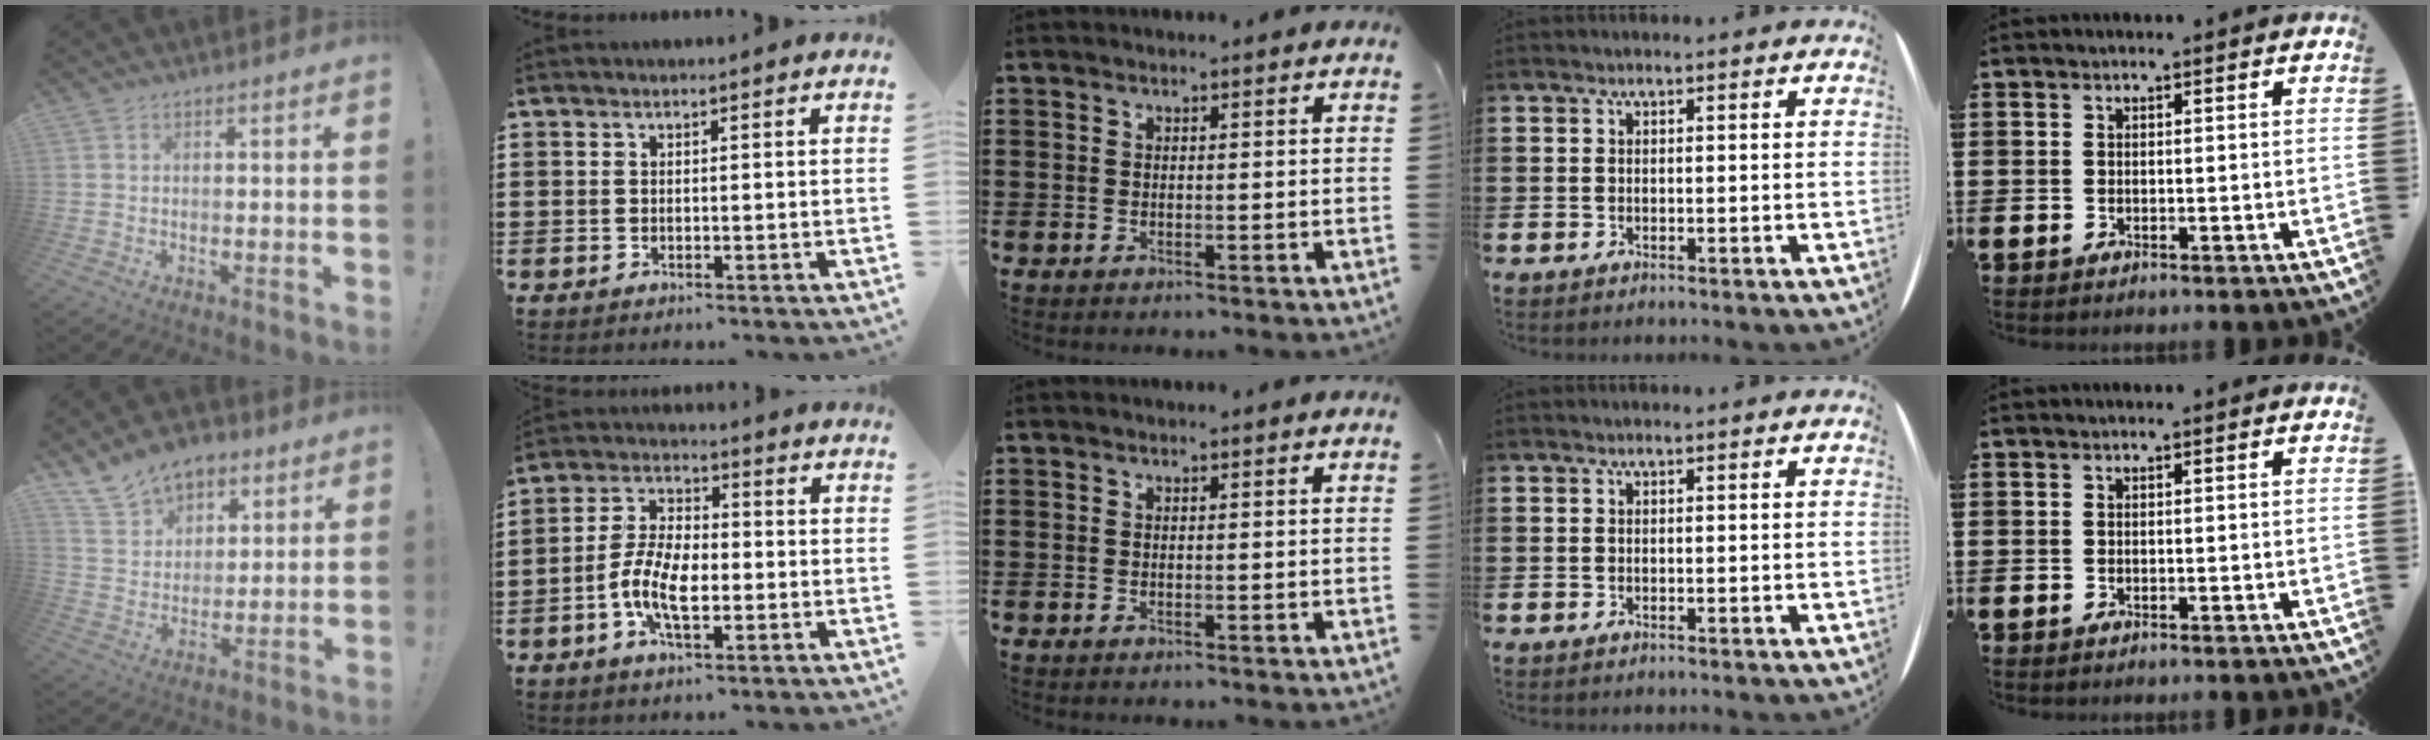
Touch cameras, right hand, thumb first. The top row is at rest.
{"thumb": {"total": 12.9, "force": [8.7, 8.5, 4.2], "torque": [-0.072, -0.054, 0.169]}, "index": {"total": 8.2, "force": [-2.5, 3.8, 6.9], "torque": [-0.166, -0.008, -0.055]}}